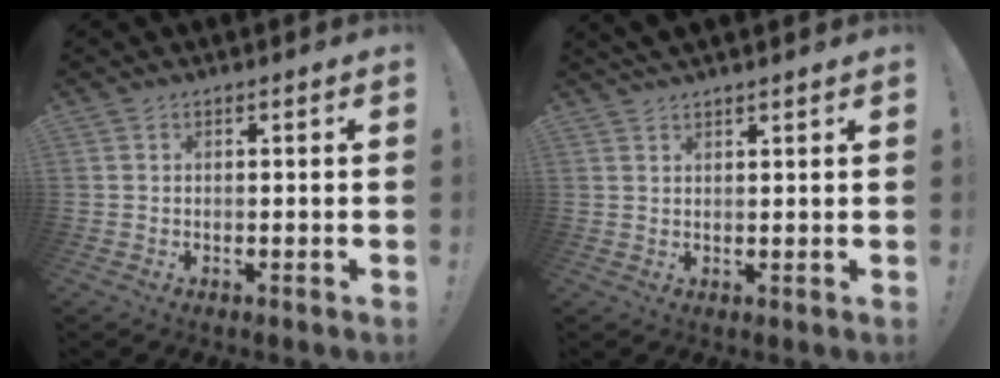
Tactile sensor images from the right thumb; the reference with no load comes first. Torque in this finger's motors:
{"motor_torque": [0.06, 0.23, 0.67, 0.47, 0.09]}